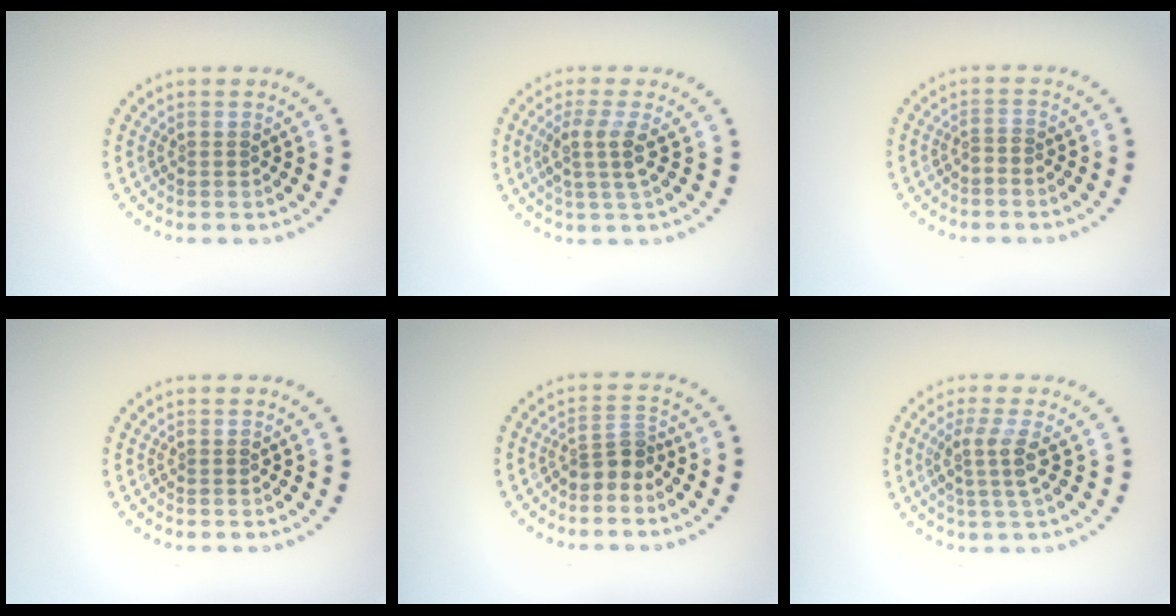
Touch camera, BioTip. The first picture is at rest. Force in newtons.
{"total": 2.7, "press": 2.1, "slide": 1.6}
{"total": 0.5, "press": 0.2, "slide": 0.5}
{"total": 0.0}
{"total": 2.4, "press": 1.8, "slide": 1.6}
{"total": 2.5, "press": 1.9, "slide": 1.6}